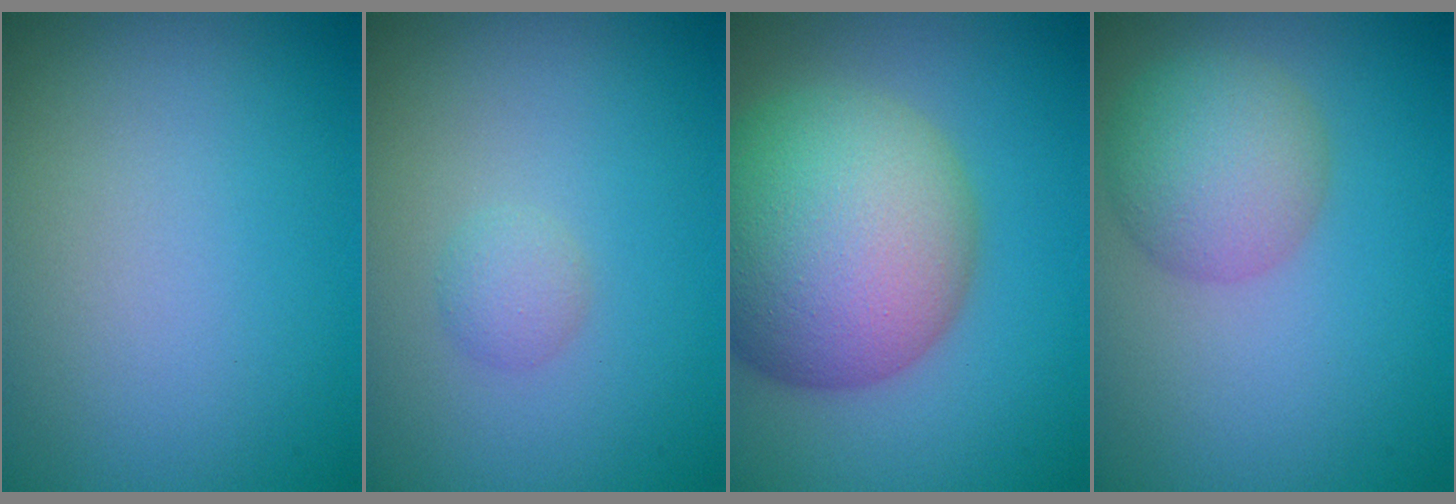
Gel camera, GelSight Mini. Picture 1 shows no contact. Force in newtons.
{"total": 1.1, "press": 1.1, "slide": 0.0}
{"total": 13.2, "press": 13.2, "slide": 0.6}
{"total": 4.7, "press": 4.7, "slide": 0.2}